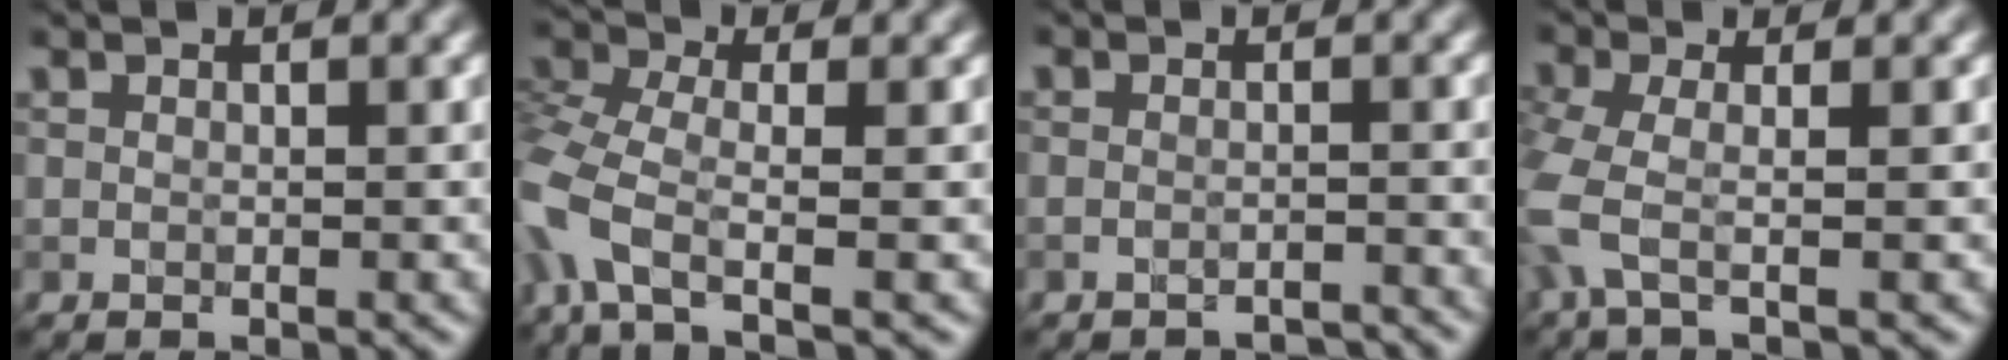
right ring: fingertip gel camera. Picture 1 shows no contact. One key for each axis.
{"total": 5.2, "fx": -2.4, "fy": 2.2, "fz": 4.1, "tx": -0.102, "ty": -0.008, "tz": -0.067}
{"total": 1.6, "fx": -1.6, "fy": 0.0, "fz": 0.1, "tx": 0.001, "ty": -0.004, "tz": -0.029}
{"total": 3.4, "fx": -1.4, "fy": 0.8, "fz": 3.0, "tx": -0.079, "ty": -0.013, "tz": -0.039}